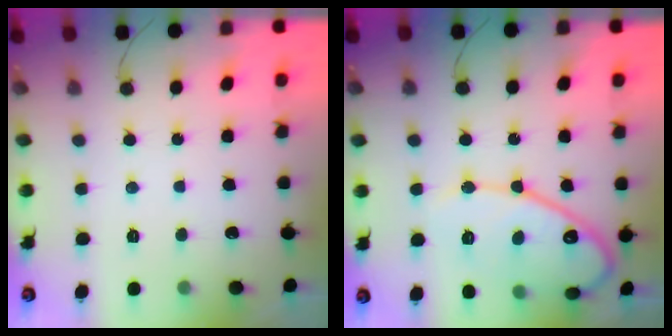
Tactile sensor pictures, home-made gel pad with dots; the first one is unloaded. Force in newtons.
{"total": 15.2, "press": 15.2, "slide": 1.1}